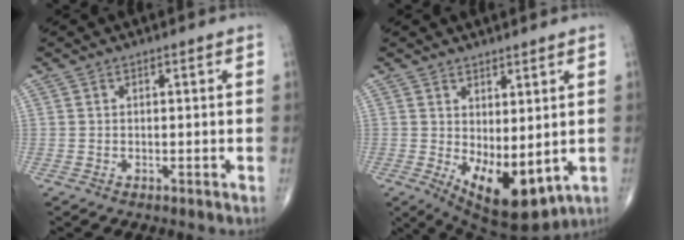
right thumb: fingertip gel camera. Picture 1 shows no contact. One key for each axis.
{"total": 11.4, "fx": -1.1, "fy": 5.3, "fz": 10.1, "tx": -0.147, "ty": -0.021, "tz": 0.007}